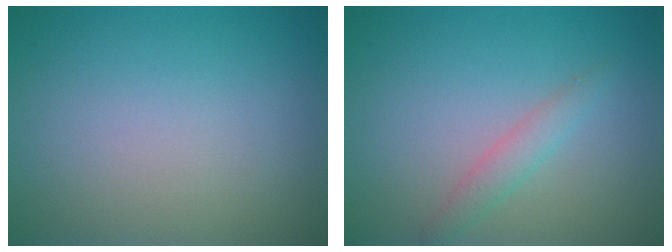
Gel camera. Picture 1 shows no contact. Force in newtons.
{"total": 1.6, "press": 1.6, "slide": 0.2}